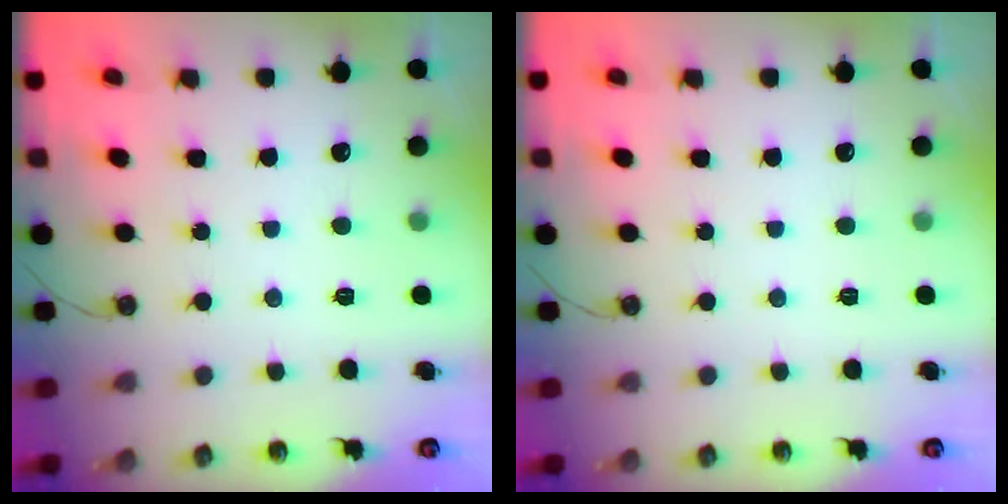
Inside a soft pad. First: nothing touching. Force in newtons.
{"total": 0.0}